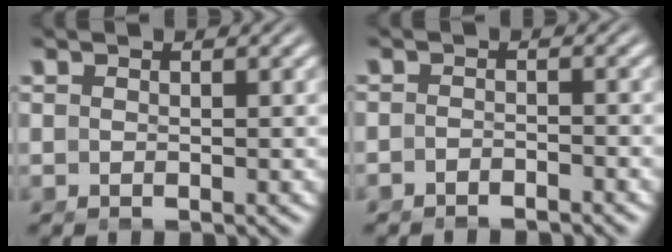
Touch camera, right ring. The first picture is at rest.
{"total": 2.0, "force": [-2.0, 0.2, -0.1], "torque": [-0.001, -0.007, -0.032]}